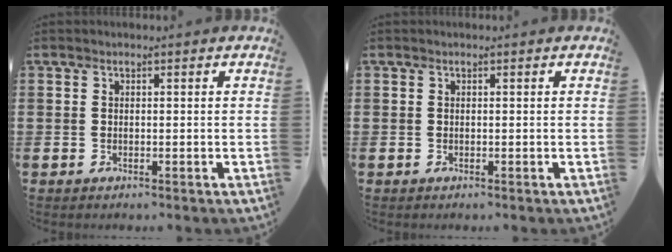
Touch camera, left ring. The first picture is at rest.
{"total": 0.0}